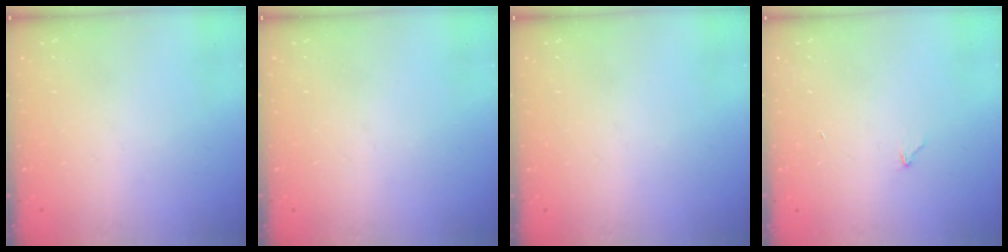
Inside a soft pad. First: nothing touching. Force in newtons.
{"total": 0.0}
{"total": 0.0}
{"total": 4.8, "press": 4.8, "slide": 0.3}